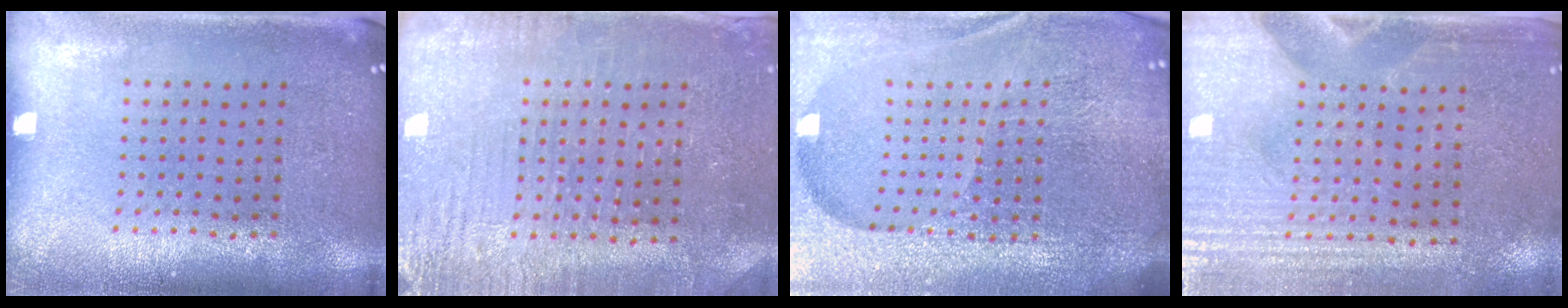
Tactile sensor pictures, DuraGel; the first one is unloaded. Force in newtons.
{"total": 3.1, "press": 3.1, "slide": 0.4}
{"total": 7.0, "press": 6.0, "slide": 3.5}
{"total": 3.6, "press": 3.2, "slide": 1.6}